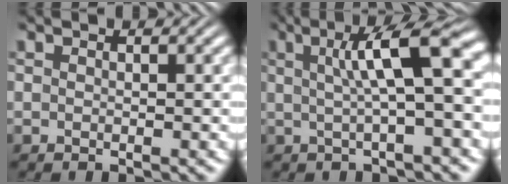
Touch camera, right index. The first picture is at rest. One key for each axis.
{"total": 6.4, "fx": 1.1, "fy": 1.1, "fz": 6.2, "tx": -0.086, "ty": 0.023, "tz": 0.017}